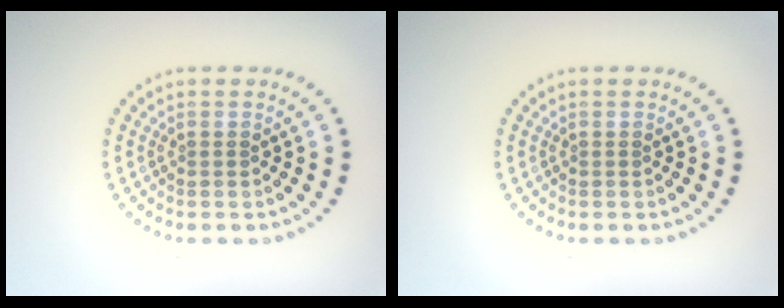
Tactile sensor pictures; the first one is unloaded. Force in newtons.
{"total": 0.0}